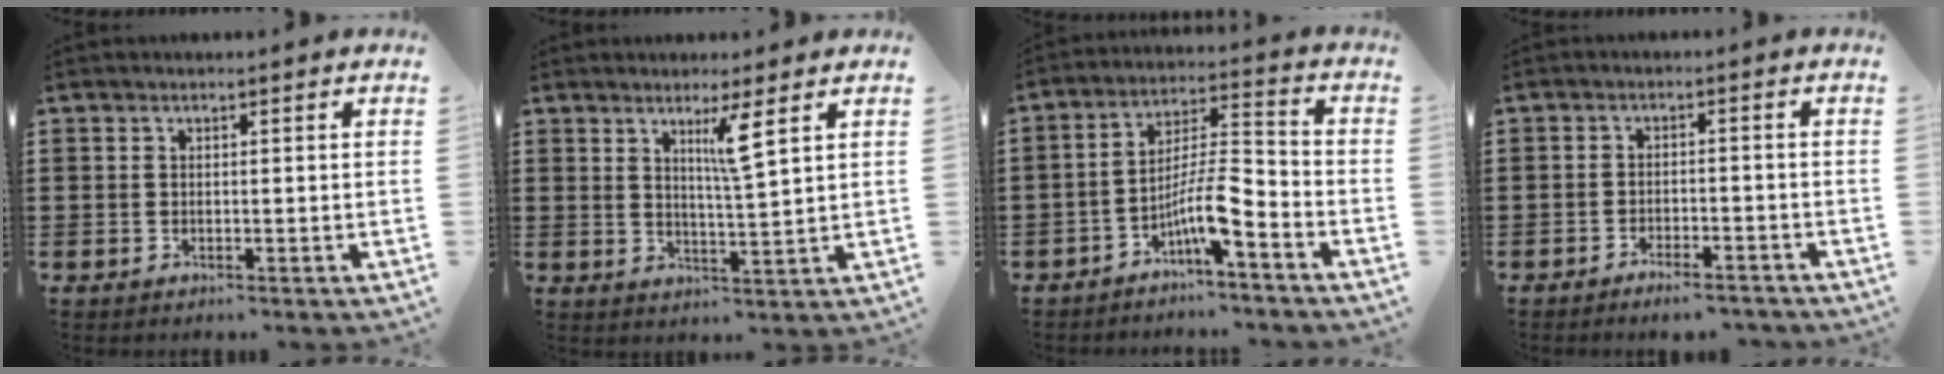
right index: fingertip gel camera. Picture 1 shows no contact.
{"total": 4.6, "force": [2.6, -0.1, 3.8], "torque": [-0.073, -0.005, 0.040]}
{"total": 8.4, "force": [-5.1, 1.4, 6.5], "torque": [-0.128, -0.004, -0.100]}
{"total": 2.9, "force": [-2.8, 0.1, 0.6], "torque": [-0.014, 0.001, -0.057]}